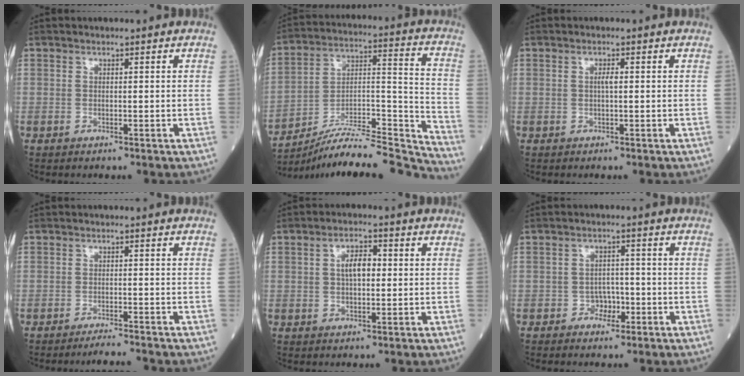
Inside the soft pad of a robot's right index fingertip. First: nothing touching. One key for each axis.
{"total": 20.9, "fx": -20.2, "fy": -0.4, "fz": 5.4, "tx": -0.089, "ty": 0.030, "tz": -0.320}
{"total": 1.0, "fx": 0.1, "fy": 0.0, "fz": 1.0, "tx": -0.020, "ty": 0.001, "tz": 0.001}
{"total": 2.6, "fx": -2.5, "fy": -0.5, "fz": 0.8, "tx": -0.016, "ty": -0.010, "tz": -0.040}
{"total": 4.4, "fx": 0.6, "fy": 1.9, "fz": 3.9, "tx": -0.074, "ty": 0.010, "tz": 0.013}
{"total": 3.0, "fx": -1.4, "fy": 2.1, "fz": 1.5, "tx": -0.017, "ty": 0.008, "tz": -0.019}